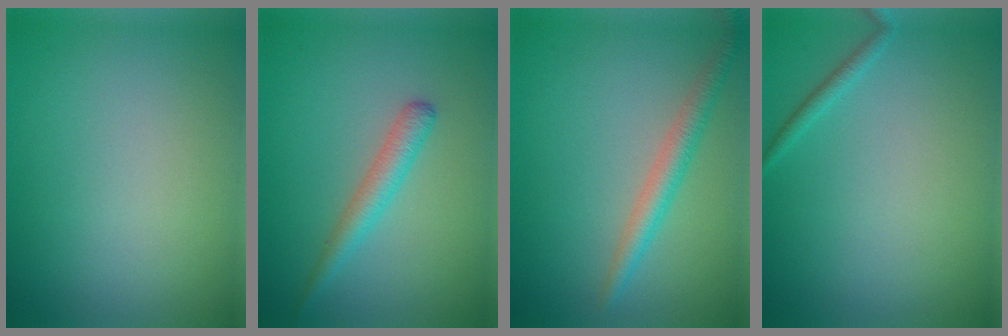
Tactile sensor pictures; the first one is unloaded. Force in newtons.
{"total": 2.3, "press": 2.3, "slide": 0.1}
{"total": 2.7, "press": 2.7, "slide": 0.1}
{"total": 0.9, "press": 0.9, "slide": 0.1}